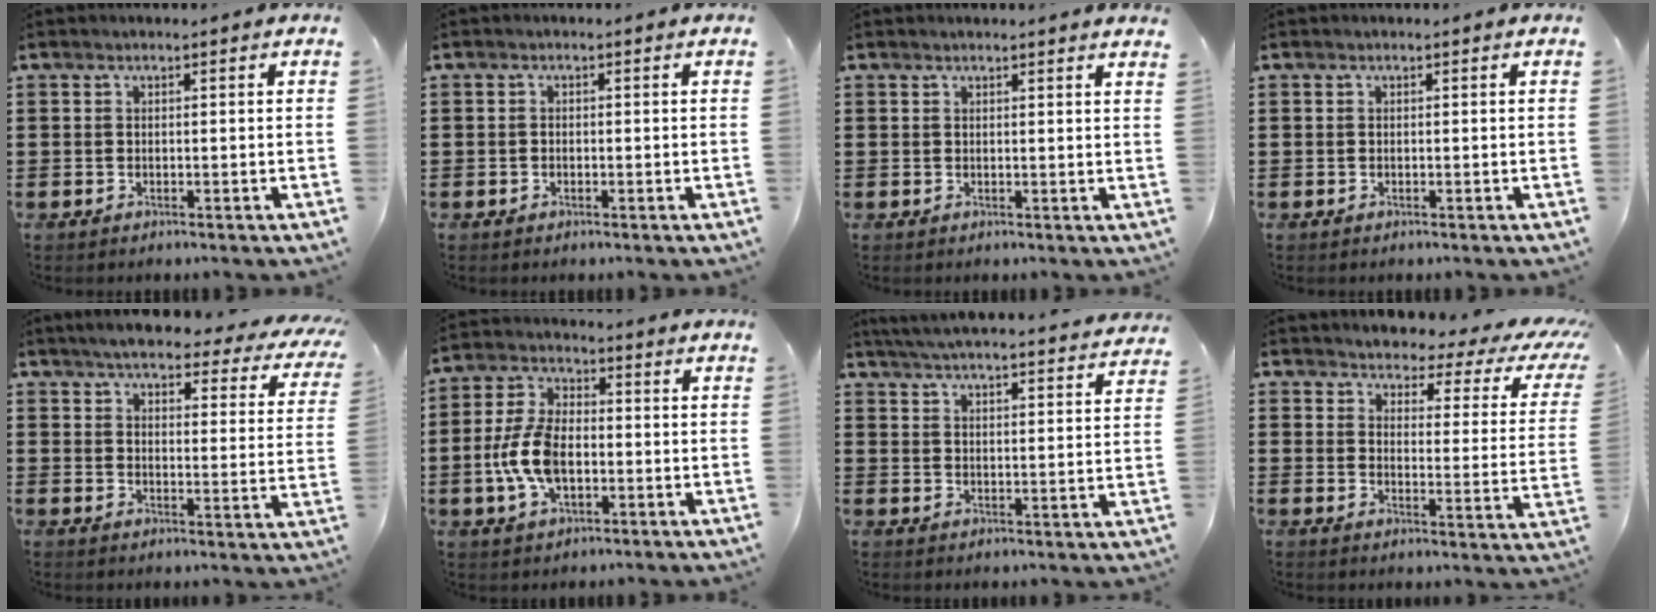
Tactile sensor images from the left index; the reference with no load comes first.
{"total": 0.7, "force": [-0.5, 0.5, 0.2], "torque": [-0.007, 0.000, -0.010]}
{"total": 1.1, "force": [1.0, -0.2, 0.5], "torque": [-0.009, -0.004, 0.020]}
{"total": 0.0}
{"total": 5.3, "force": [4.9, 0.4, 2.0], "torque": [-0.060, -0.026, 0.084]}
{"total": 8.8, "force": [-1.7, 4.8, 7.2], "torque": [-0.171, -0.001, -0.037]}
{"total": 5.3, "force": [5.1, -0.6, 1.2], "torque": [-0.044, -0.034, 0.089]}
{"total": 3.4, "force": [3.0, 1.0, 1.2], "torque": [-0.038, -0.026, 0.044]}